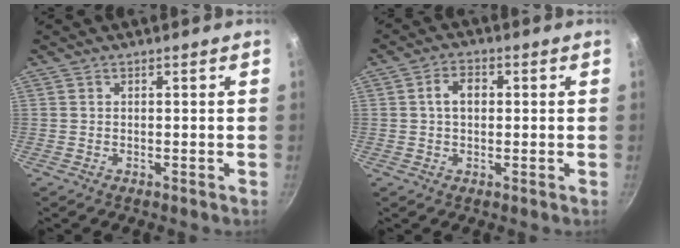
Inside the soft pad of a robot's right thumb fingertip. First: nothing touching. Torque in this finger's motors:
{"motor_torque": [0.33, 1.20, 0.51, -0.06, 0.10]}